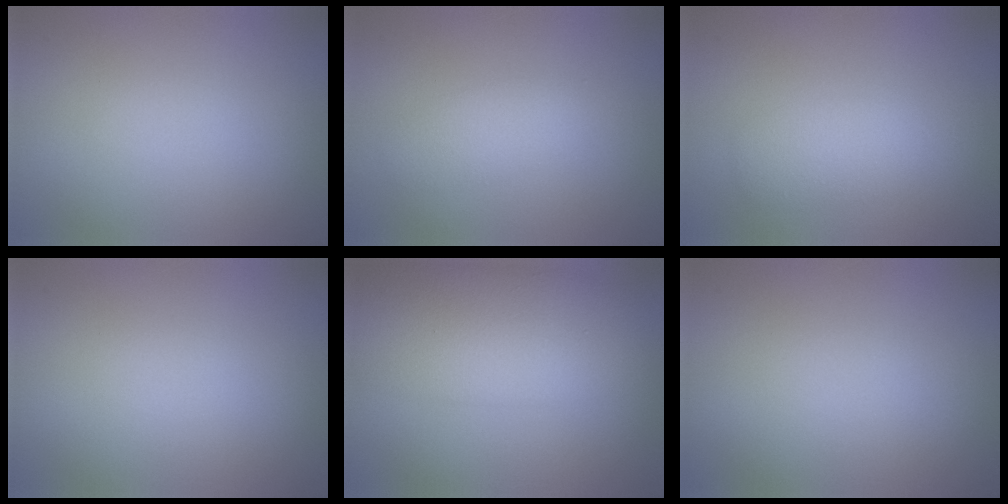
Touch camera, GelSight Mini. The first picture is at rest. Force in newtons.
{"total": 1.9, "press": 1.9, "slide": 0.0}
{"total": 2.6, "press": 2.6, "slide": 0.3}
{"total": 0.0}
{"total": 8.6, "press": 8.6, "slide": 0.2}
{"total": 0.0}